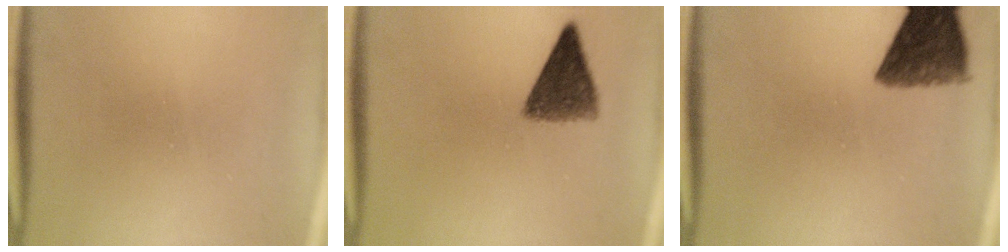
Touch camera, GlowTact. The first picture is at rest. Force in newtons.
{"total": 6.8}
{"total": 9.3}